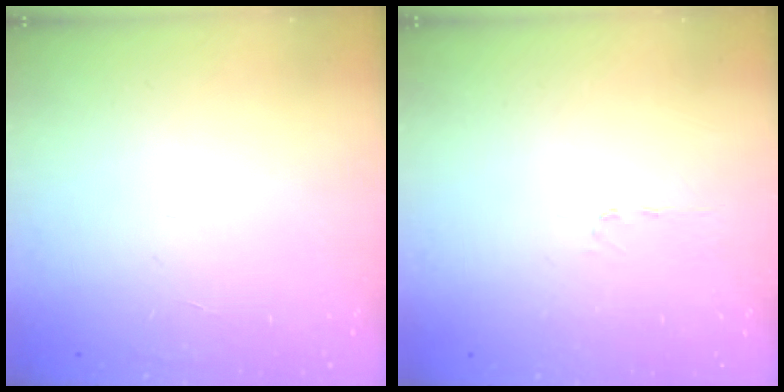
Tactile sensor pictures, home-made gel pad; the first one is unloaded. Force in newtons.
{"total": 2.8, "press": 2.8, "slide": 0.4}